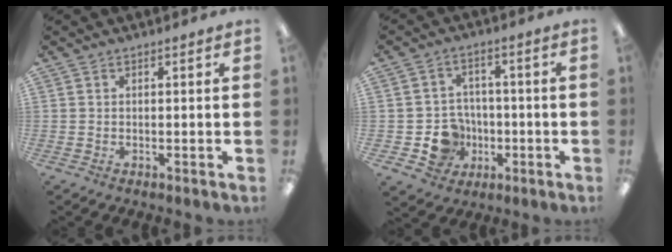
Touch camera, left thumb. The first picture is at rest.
{"total": 9.1, "force": [-2.7, 8.1, 3.2], "torque": [-0.078, 0.022, -0.041]}